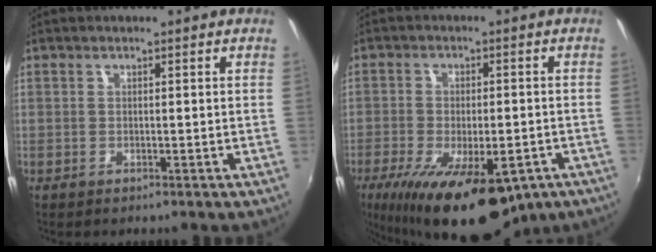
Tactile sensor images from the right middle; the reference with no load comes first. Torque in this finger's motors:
{"motor_torque": [1.11, -1.02, 0.43, 0.21]}